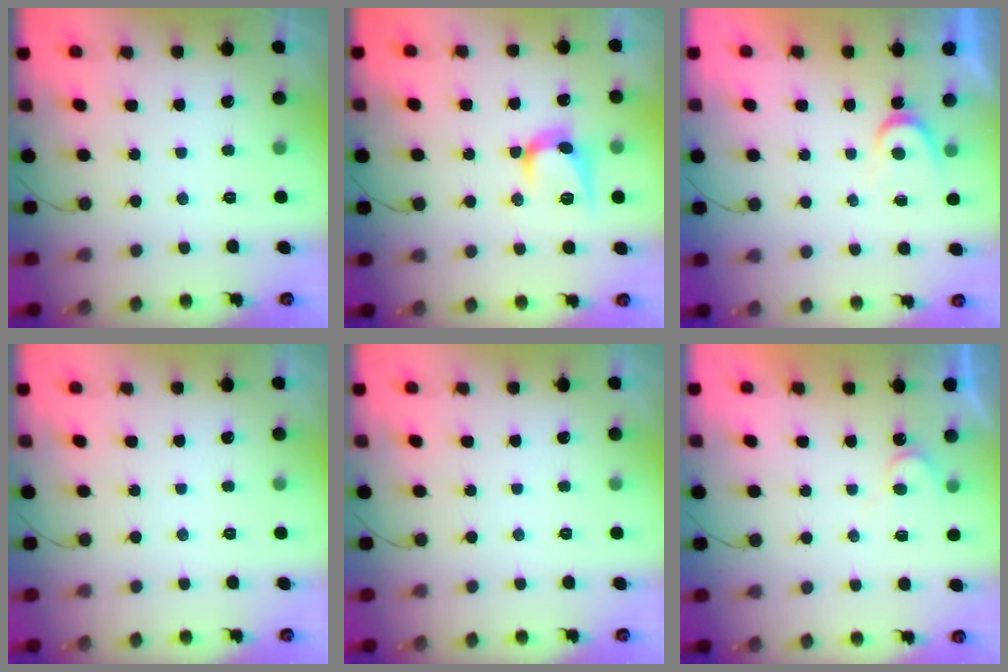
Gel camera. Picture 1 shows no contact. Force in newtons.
{"total": 10.3, "press": 10.2, "slide": 0.7}
{"total": 3.8, "press": 3.8, "slide": 0.5}
{"total": 0.0}
{"total": 0.0}
{"total": 5.1, "press": 5.0, "slide": 0.3}